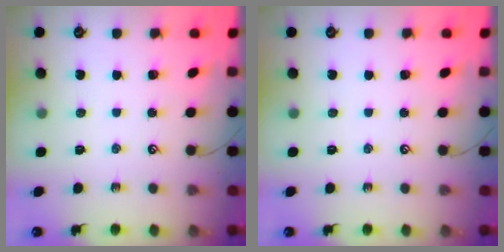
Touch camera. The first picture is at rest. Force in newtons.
{"total": 0.0}